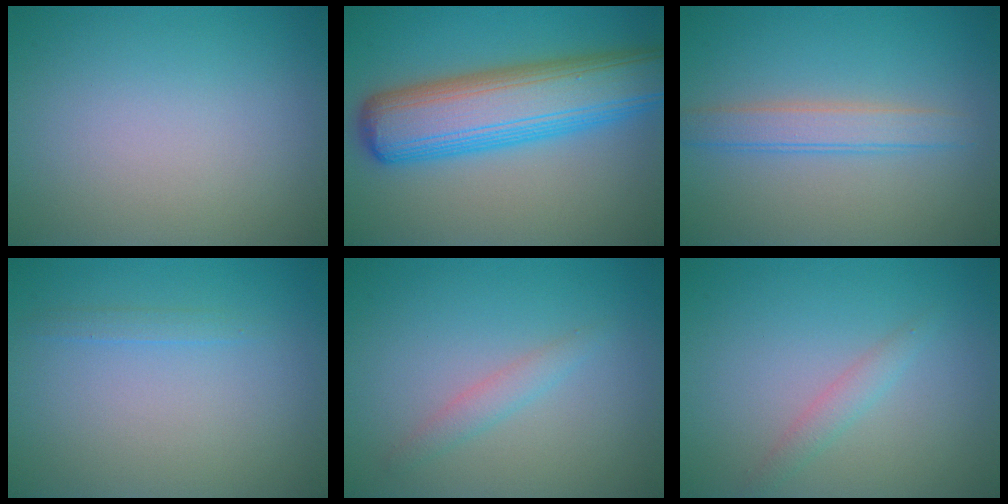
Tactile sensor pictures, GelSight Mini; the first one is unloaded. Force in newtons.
{"total": 10.4, "press": 10.4, "slide": 0.2}
{"total": 2.8, "press": 2.8, "slide": 0.1}
{"total": 0.9, "press": 0.9, "slide": 0.1}
{"total": 1.5, "press": 1.5, "slide": 0.0}
{"total": 1.4, "press": 1.4, "slide": 0.0}